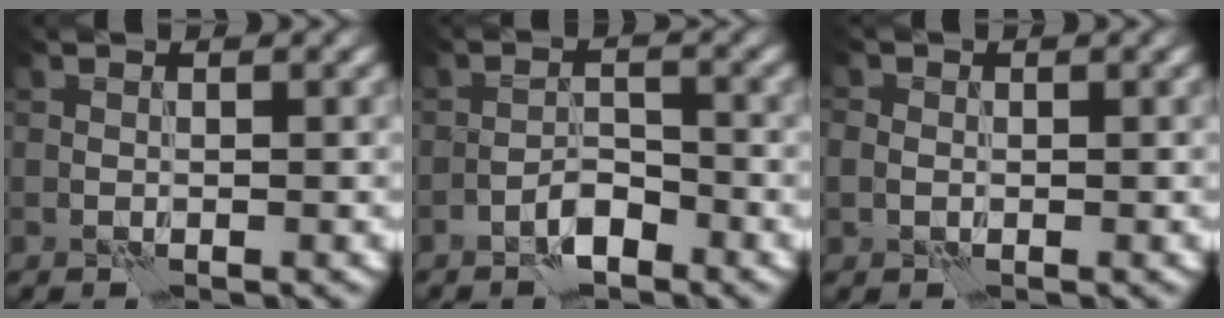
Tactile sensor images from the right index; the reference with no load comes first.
{"total": 1.9, "force": [-1.4, 0.6, 1.1], "torque": [-0.012, 0.010, -0.029]}
{"total": 1.8, "force": [0.0, 1.6, 0.9], "torque": [-0.016, 0.007, -0.005]}